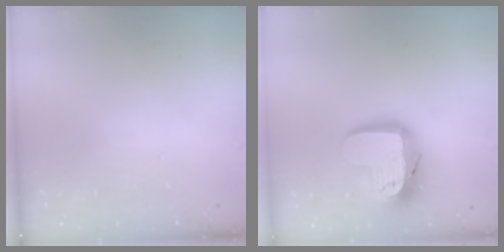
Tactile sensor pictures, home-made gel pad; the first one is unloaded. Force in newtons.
{"total": 17.0, "press": 17.0, "slide": 1.3}